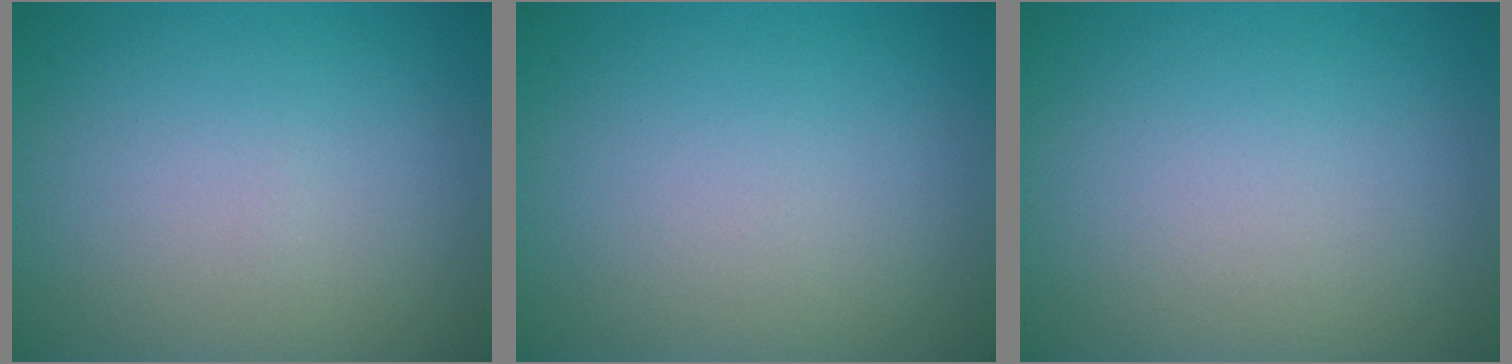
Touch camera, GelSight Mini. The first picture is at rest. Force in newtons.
{"total": 0.0}
{"total": 0.0}